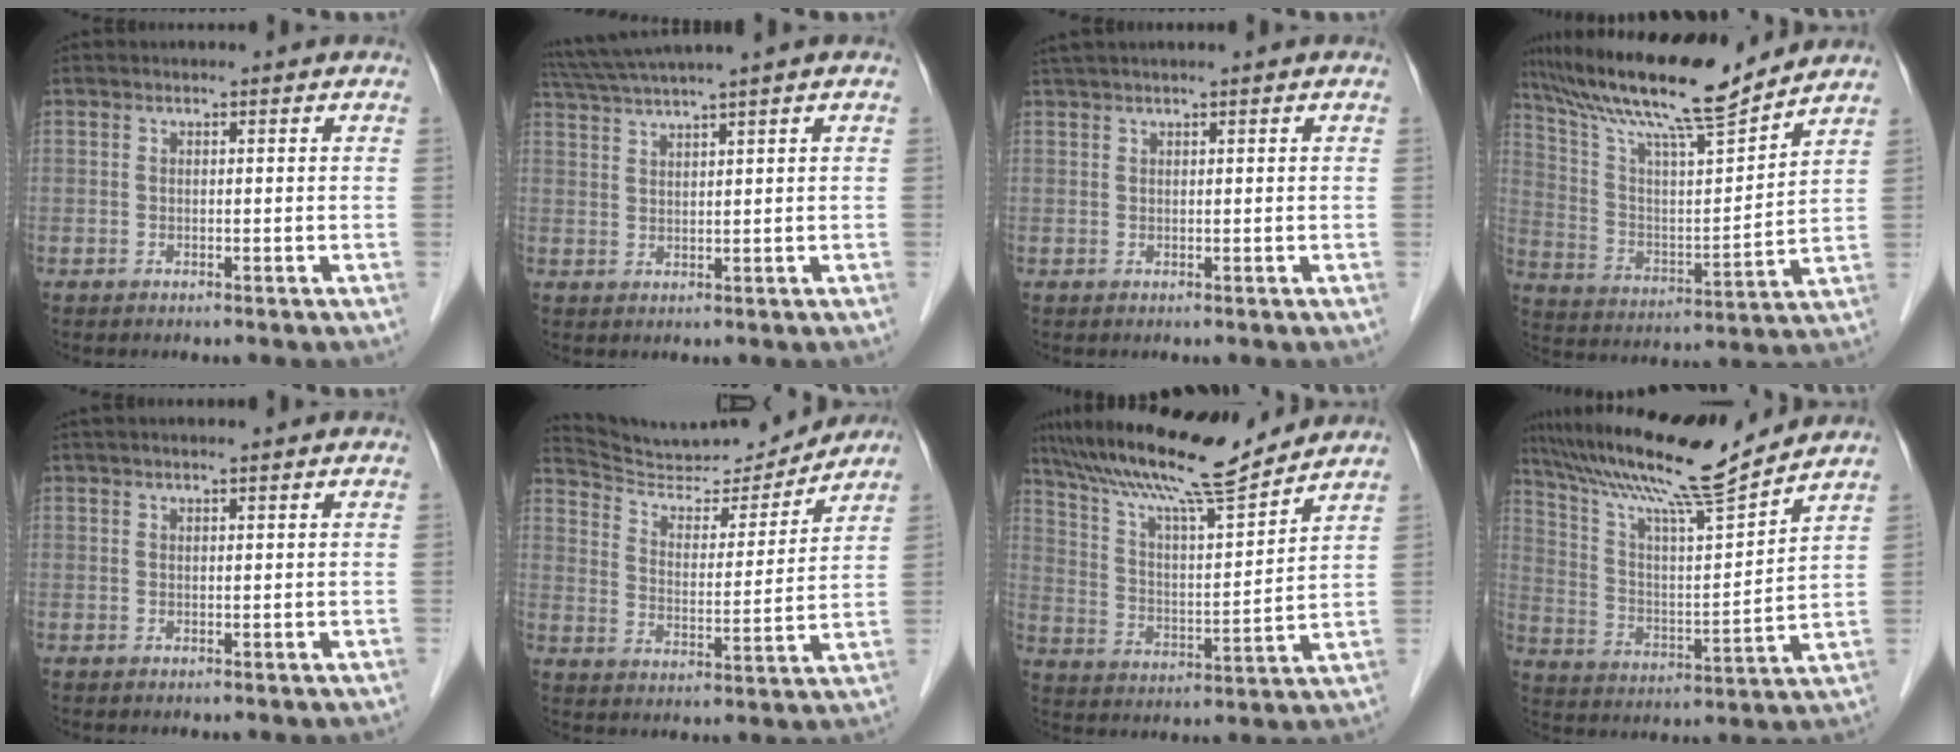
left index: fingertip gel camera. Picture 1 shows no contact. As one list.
[{"total": 6.7, "force": [5.5, -1.6, 3.4], "torque": [-0.063, 0.021, 0.103]}, {"total": 2.5, "force": [2.0, -0.3, 1.6], "torque": [-0.031, 0.025, 0.042]}, {"total": 18.0, "force": [15.4, 0.7, 9.2], "torque": [-0.170, 0.007, 0.266]}, {"total": 2.5, "force": [2.0, -0.1, 1.5], "torque": [-0.020, 0.024, 0.034]}, {"total": 14.0, "force": [13.6, 1.8, 2.6], "torque": [-0.050, 0.000, 0.221]}, {"total": 16.0, "force": [14.2, 0.5, 7.4], "torque": [-0.138, 0.007, 0.242]}, {"total": 17.2, "force": [15.1, -0.5, 8.2], "torque": [-0.151, 0.004, 0.257]}]